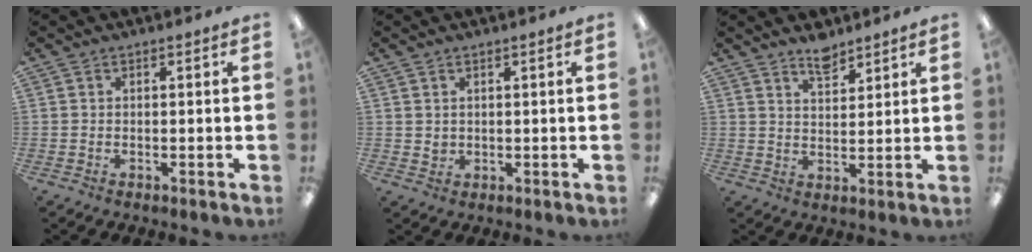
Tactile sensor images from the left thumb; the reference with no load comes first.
{"total": 1.5, "force": [1.0, 1.1, 0.4], "torque": [-0.001, -0.002, 0.016]}
{"total": 5.2, "force": [4.5, 1.8, 1.9], "torque": [-0.023, -0.031, 0.079]}